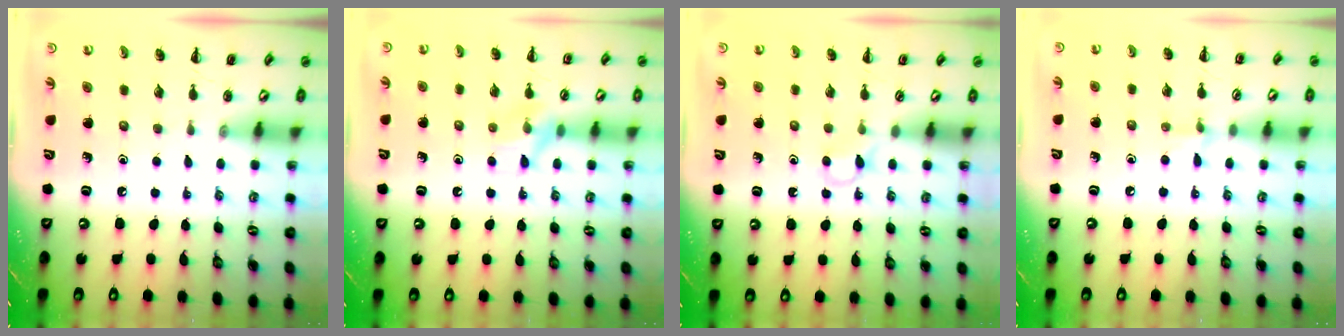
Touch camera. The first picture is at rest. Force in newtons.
{"total": 8.2, "press": 8.1, "slide": 0.9}
{"total": 2.8, "press": 2.7, "slide": 0.8}
{"total": 5.0, "press": 4.6, "slide": 1.8}